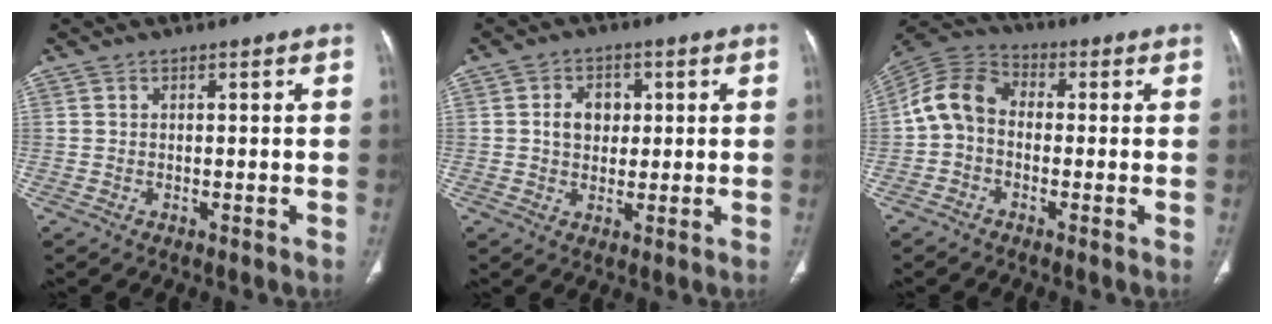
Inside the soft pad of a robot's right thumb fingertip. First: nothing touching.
{"total": 5.4, "force": [0.9, 4.3, 3.2], "torque": [-0.027, 0.001, 0.013]}
{"total": 8.8, "force": [-0.8, 6.8, 5.6], "torque": [-0.099, 0.028, -0.032]}